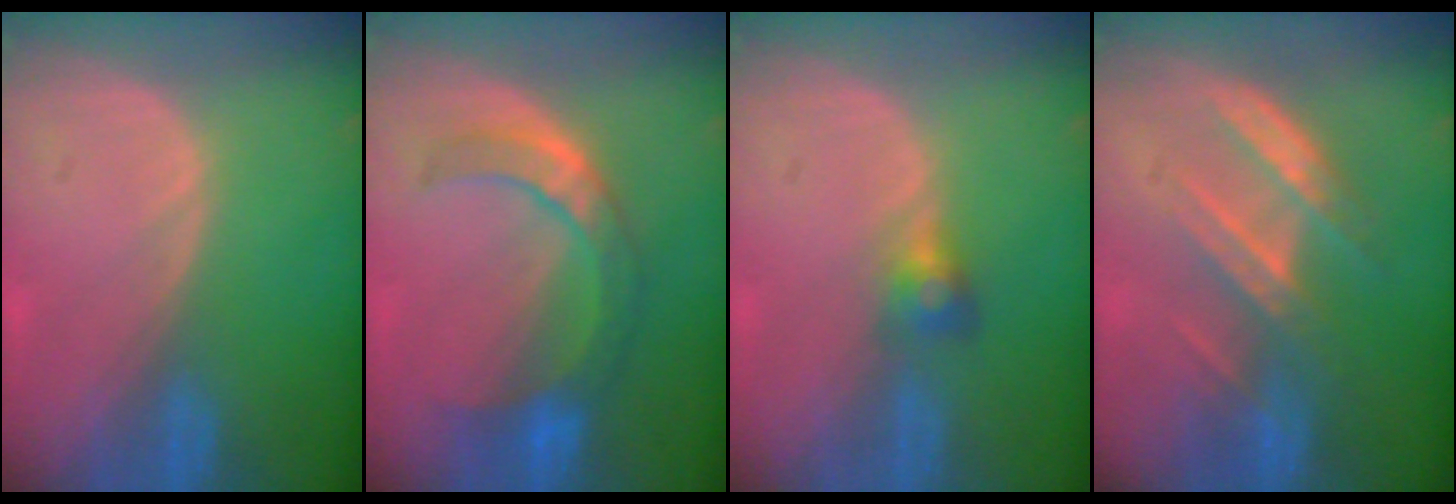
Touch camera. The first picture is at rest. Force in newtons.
{"total": 7.3, "press": 7.1, "slide": 1.6}
{"total": 2.6, "press": 2.5, "slide": 0.7}
{"total": 7.2, "press": 6.5, "slide": 3.0}